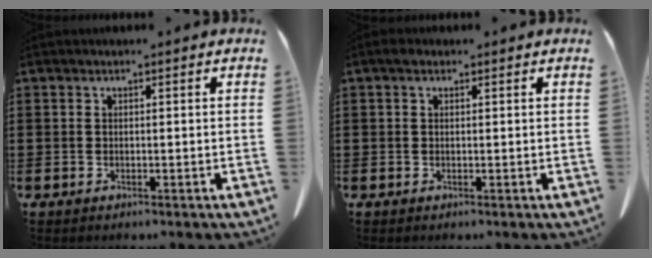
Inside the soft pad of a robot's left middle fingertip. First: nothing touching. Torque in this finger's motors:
{"motor_torque": [0.16, -0.22, 0.18, 0.03]}